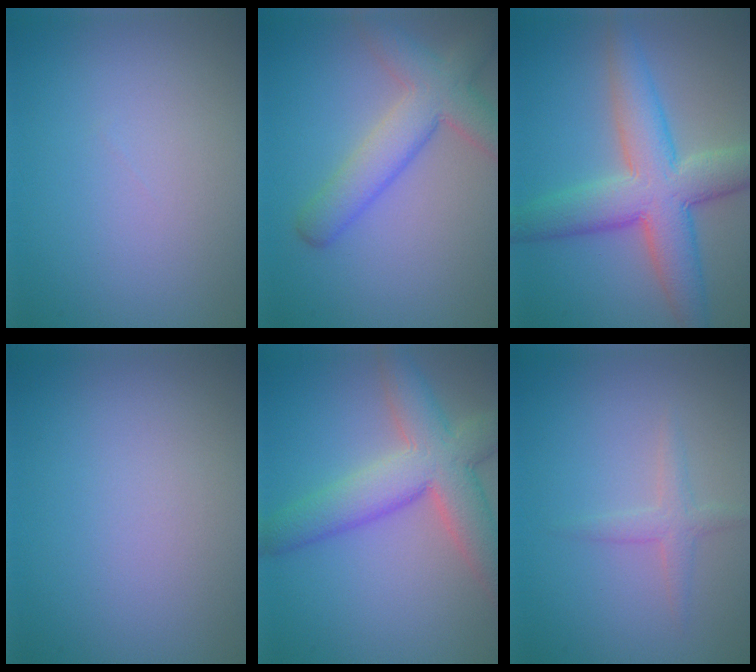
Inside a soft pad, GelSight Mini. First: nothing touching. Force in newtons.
{"total": 5.5, "press": 5.4, "slide": 0.3}
{"total": 8.1, "press": 8.1, "slide": 0.4}
{"total": 0.0}
{"total": 7.6, "press": 7.5, "slide": 0.6}
{"total": 1.6, "press": 1.6, "slide": 0.1}